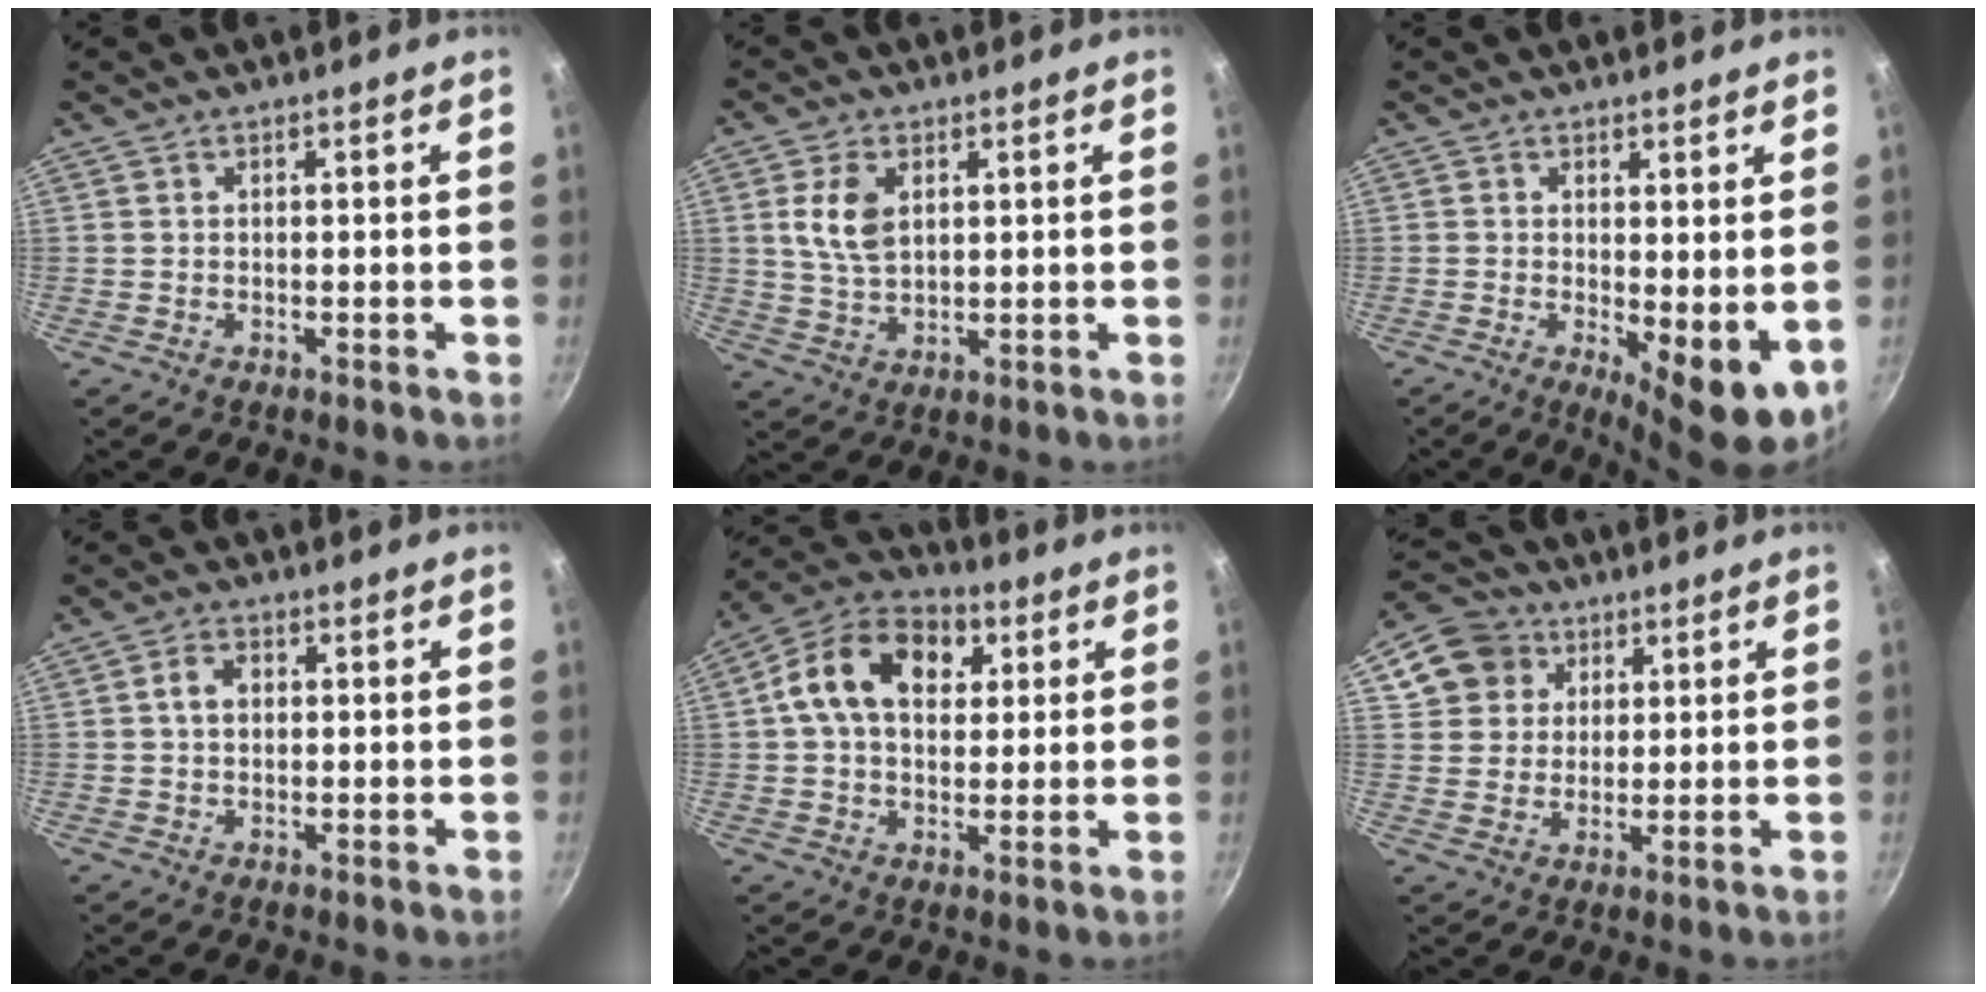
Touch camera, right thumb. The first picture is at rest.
{"total": 7.3, "force": [2.1, 4.4, 5.4], "torque": [-0.099, -0.007, 0.041]}
{"total": 8.0, "force": [-0.3, 3.0, 7.4], "torque": [-0.092, -0.014, 0.005]}
{"total": 3.4, "force": [0.3, 2.5, 2.2], "torque": [-0.027, 0.008, 0.002]}
{"total": 15.3, "force": [3.9, 10.8, 10.1], "torque": [-0.147, 0.017, 0.046]}
{"total": 9.8, "force": [4.2, 8.4, 2.8], "torque": [-0.020, 0.009, 0.067]}